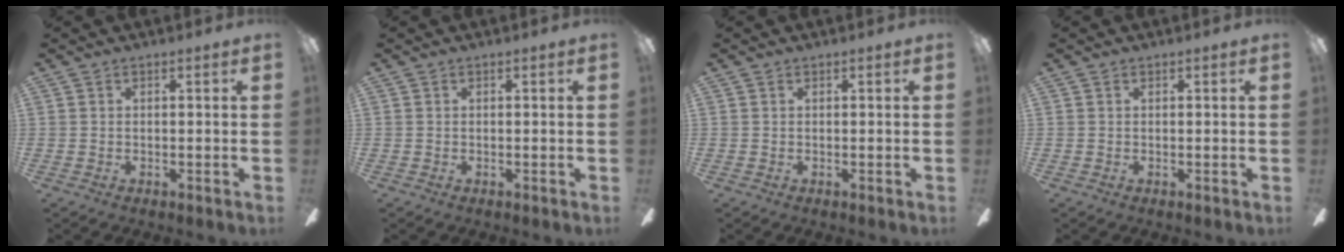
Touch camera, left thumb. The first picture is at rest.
{"total": 0.0}
{"total": 0.0}
{"total": 0.0}